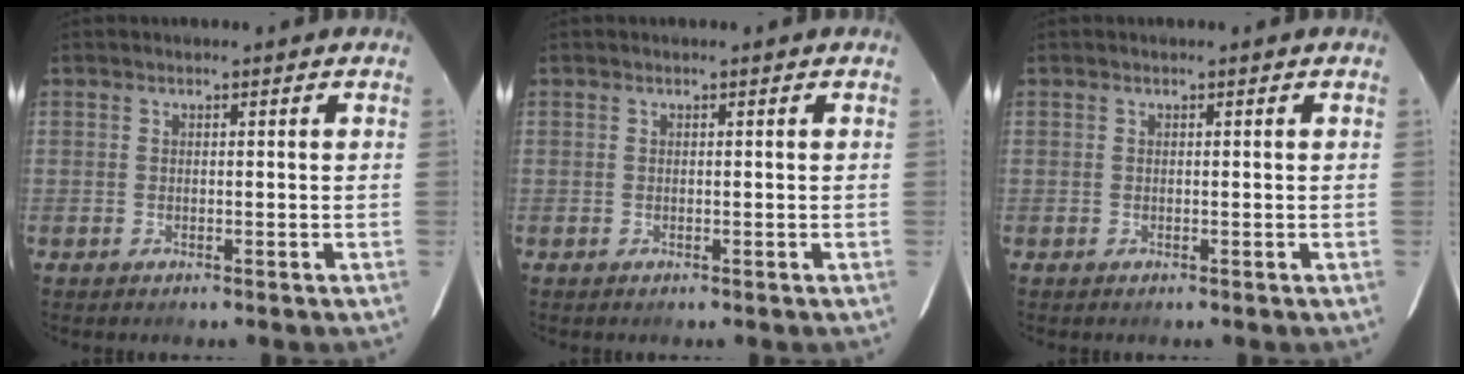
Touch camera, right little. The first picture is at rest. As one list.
[{"total": 0.0}, {"total": 0.0}]